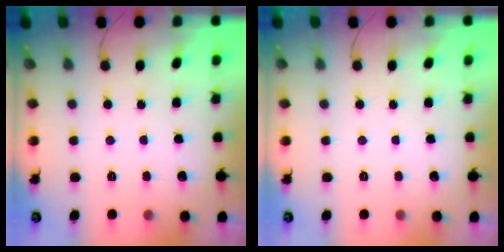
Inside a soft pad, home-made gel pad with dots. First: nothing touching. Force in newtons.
{"total": 0.0}